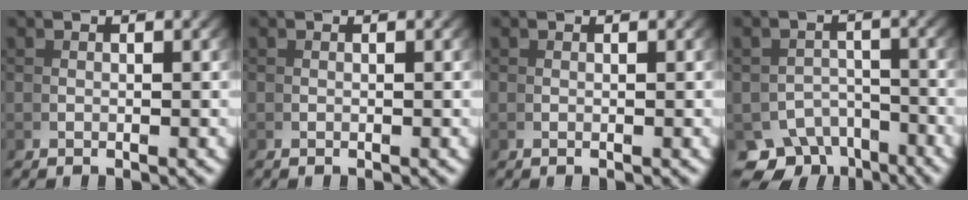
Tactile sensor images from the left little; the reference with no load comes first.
{"total": 0.0}
{"total": 2.1, "force": [0.1, -1.9, -1.0], "torque": [0.029, -0.003, 0.009]}
{"total": 6.7, "force": [-5.1, 3.8, 2.2], "torque": [-0.009, -0.032, -0.080]}